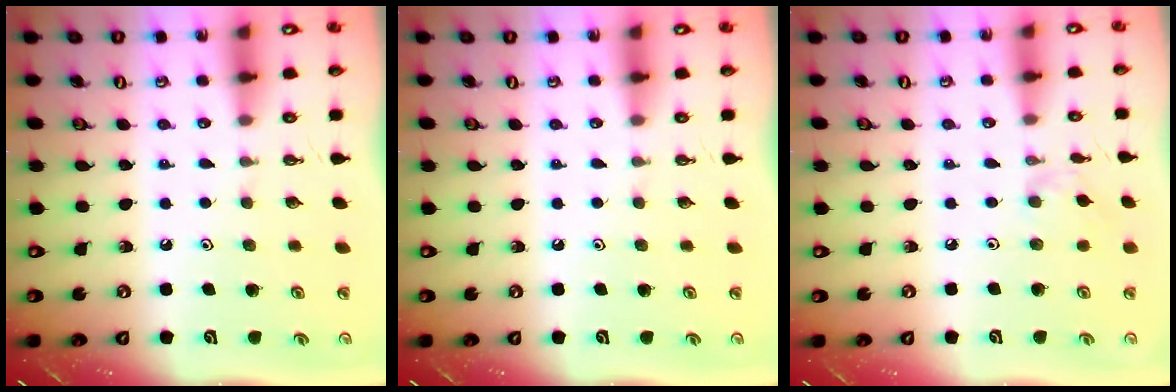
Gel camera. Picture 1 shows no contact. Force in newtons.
{"total": 0.0}
{"total": 1.3, "press": 1.3, "slide": 0.4}